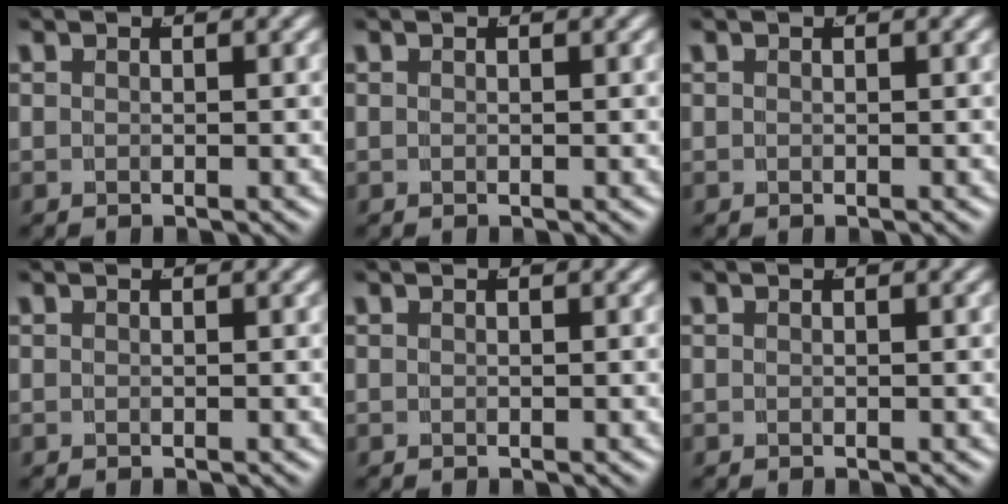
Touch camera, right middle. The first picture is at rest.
{"total": 0.0}
{"total": 0.0}
{"total": 0.0}
{"total": 0.0}
{"total": 0.0}